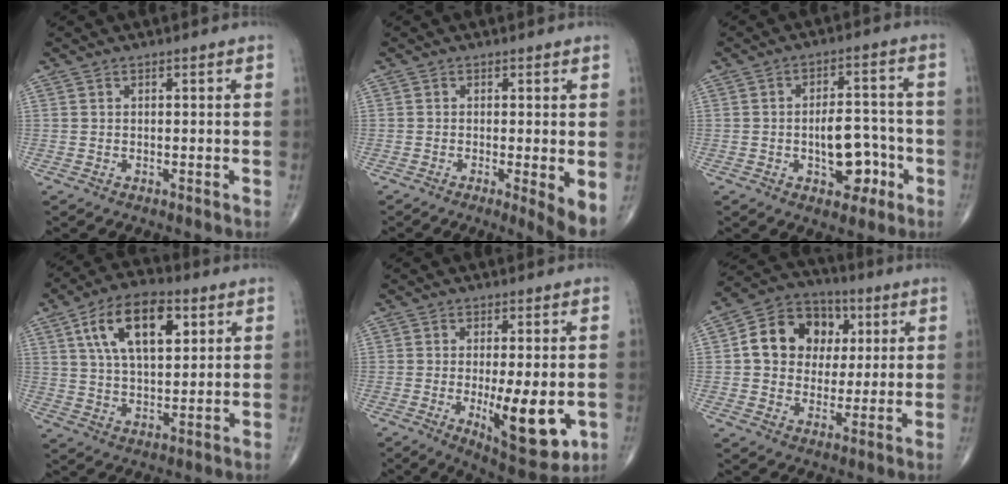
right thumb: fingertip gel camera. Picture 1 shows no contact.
{"total": 4.4, "force": [-0.8, 0.5, 4.3], "torque": [-0.072, -0.016, -0.017]}
{"total": 9.4, "force": [-2.8, 5.3, 7.2], "torque": [-0.077, 0.033, -0.036]}
{"total": 14.9, "force": [5.6, 7.5, 11.5], "torque": [-0.182, -0.006, 0.096]}
{"total": 13.4, "force": [-2.8, 4.5, 12.4], "torque": [-0.169, -0.024, -0.030]}
{"total": 14.2, "force": [2.9, 11.7, 7.6], "torque": [-0.089, 0.009, 0.044]}